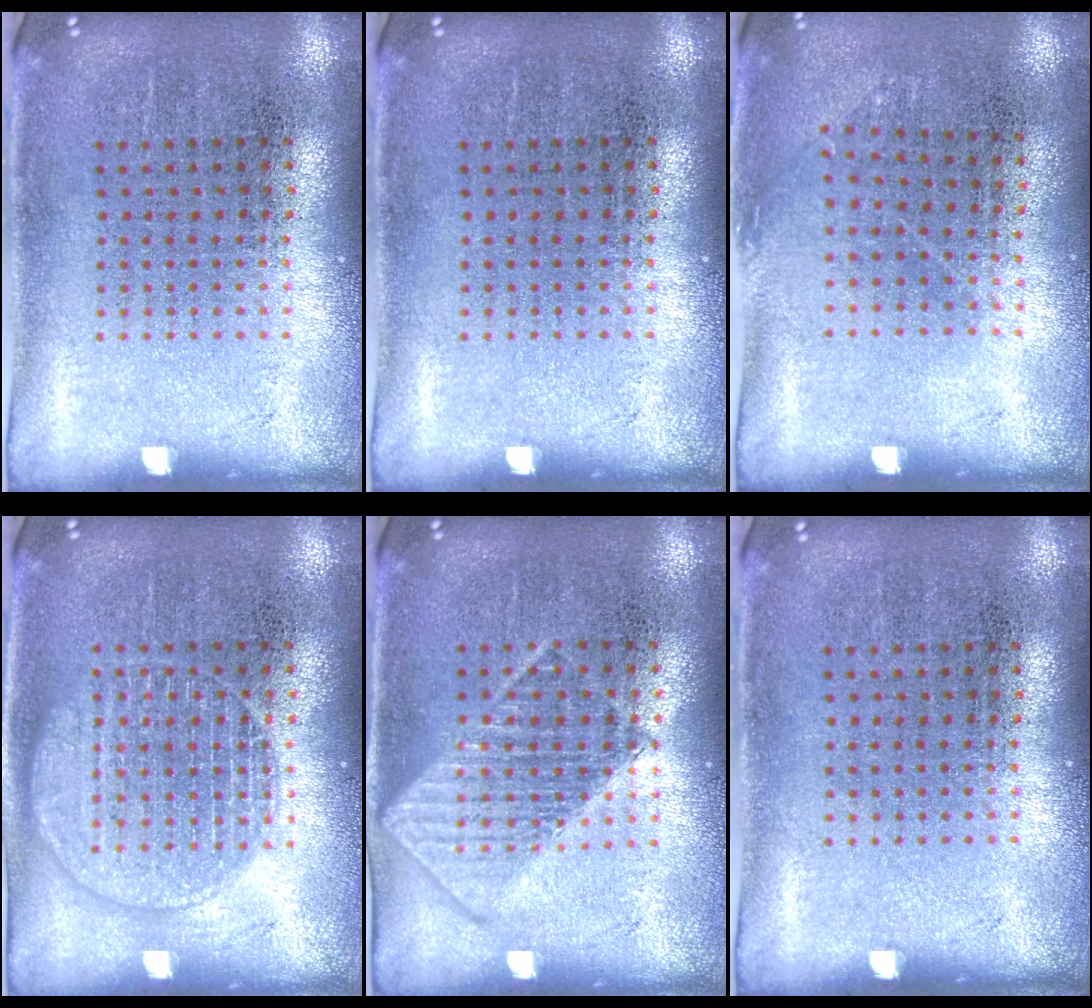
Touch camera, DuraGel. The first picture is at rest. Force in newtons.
{"total": 0.0}
{"total": 0.8, "press": 0.6, "slide": 0.6}
{"total": 2.7, "press": 2.7, "slide": 0.5}
{"total": 1.2, "press": 1.2, "slide": 0.1}
{"total": 0.0}